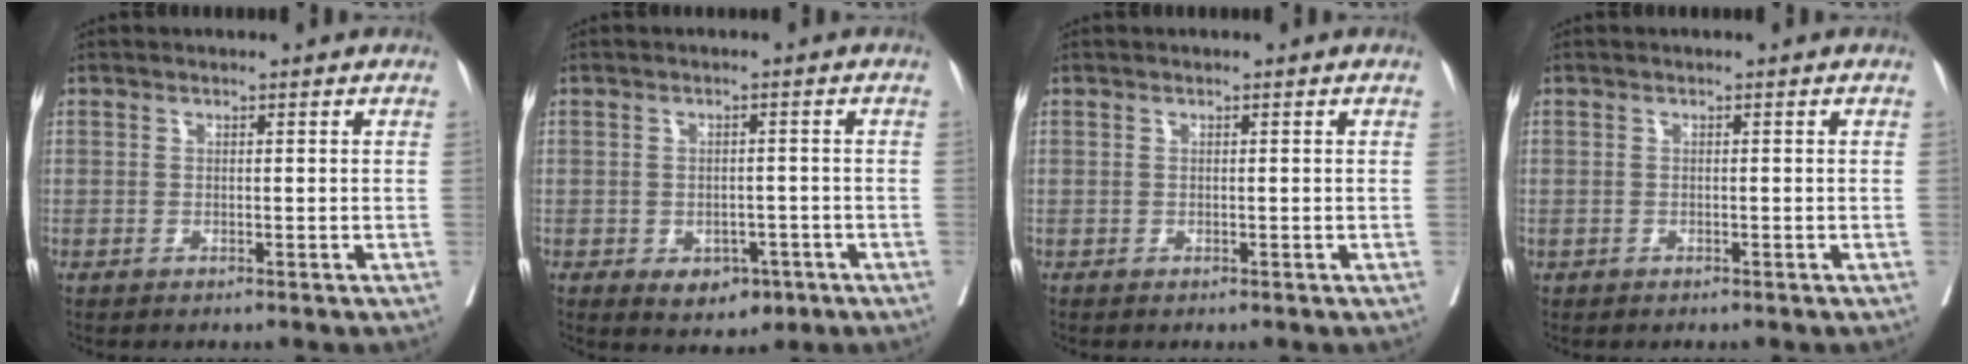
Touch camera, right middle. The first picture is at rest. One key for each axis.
{"total": 4.9, "fx": -2.4, "fy": 3.2, "fz": 2.9, "tx": -0.030, "ty": 0.002, "tz": -0.023}
{"total": 0.0}
{"total": 0.0}